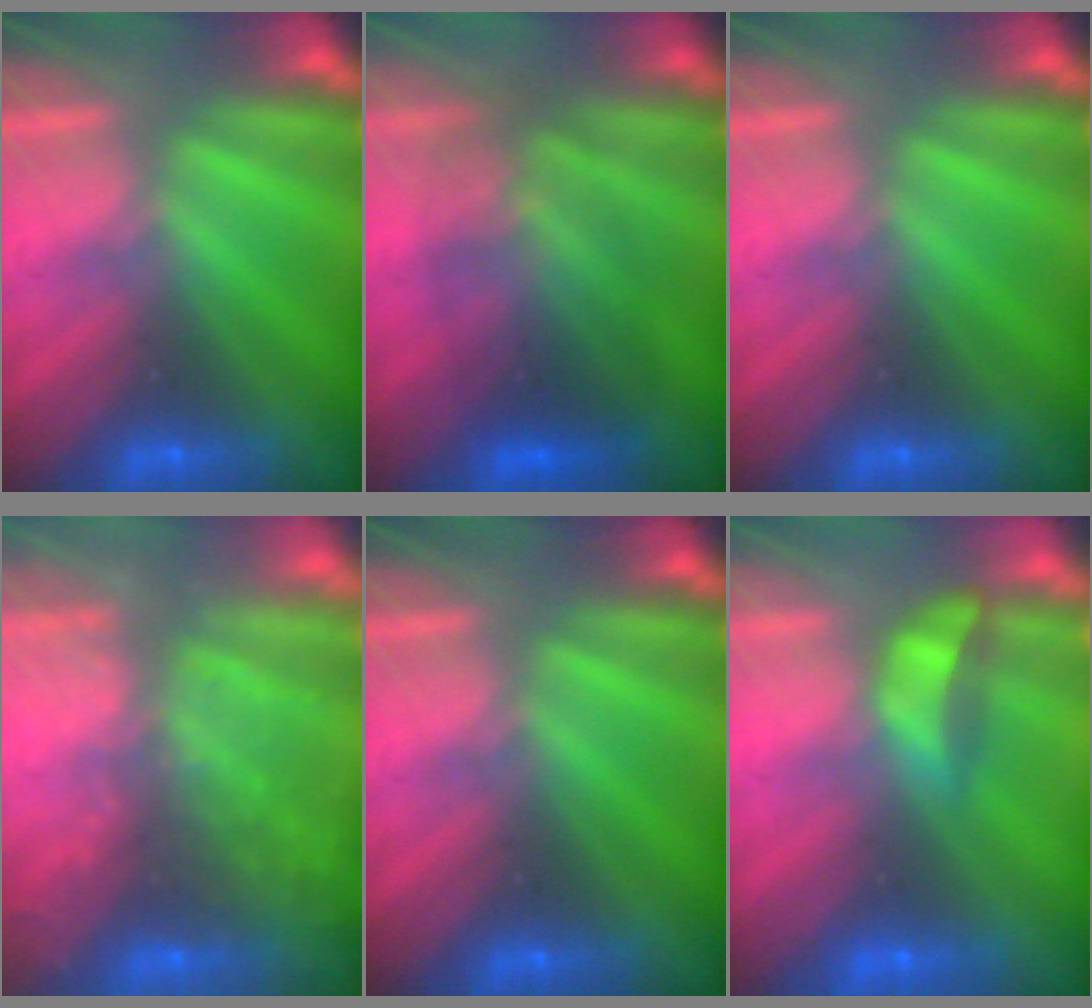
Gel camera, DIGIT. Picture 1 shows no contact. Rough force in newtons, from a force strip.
{"total": 3.5}
{"total": 0.0}
{"total": 6.0}
{"total": 0.0}
{"total": 3.9}